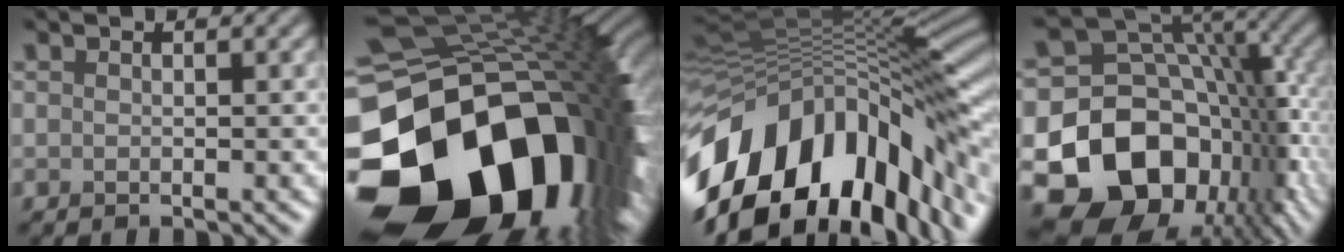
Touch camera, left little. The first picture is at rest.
{"total": 20.8, "force": [-7.6, 14.1, 13.3], "torque": [-0.280, -0.048, -0.103]}
{"total": 16.9, "force": [-5.8, 9.6, 12.7], "torque": [-0.223, 0.001, -0.109]}
{"total": 15.9, "force": [-4.9, 11.9, 9.3], "torque": [-0.152, -0.024, -0.080]}